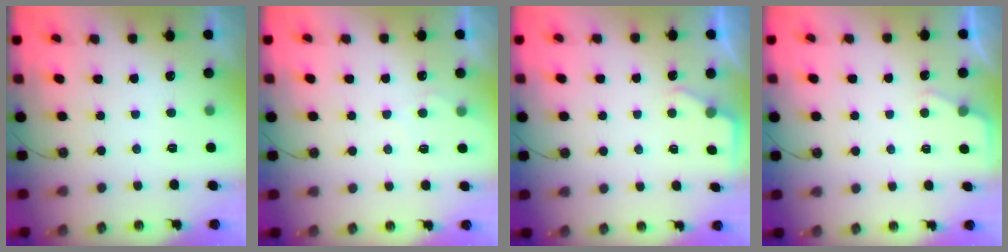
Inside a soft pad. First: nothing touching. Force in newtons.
{"total": 4.2, "press": 4.2, "slide": 0.5}
{"total": 2.7, "press": 2.7, "slide": 0.4}
{"total": 3.1, "press": 3.0, "slide": 0.5}